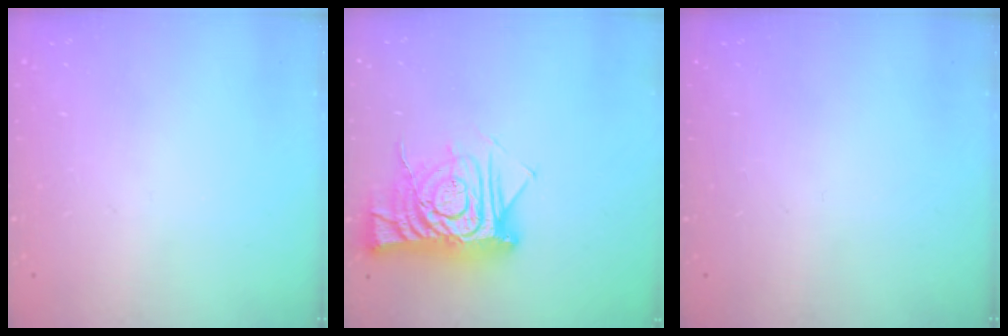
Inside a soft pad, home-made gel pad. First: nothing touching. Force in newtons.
{"total": 12.6, "press": 12.6, "slide": 1.1}
{"total": 0.0}